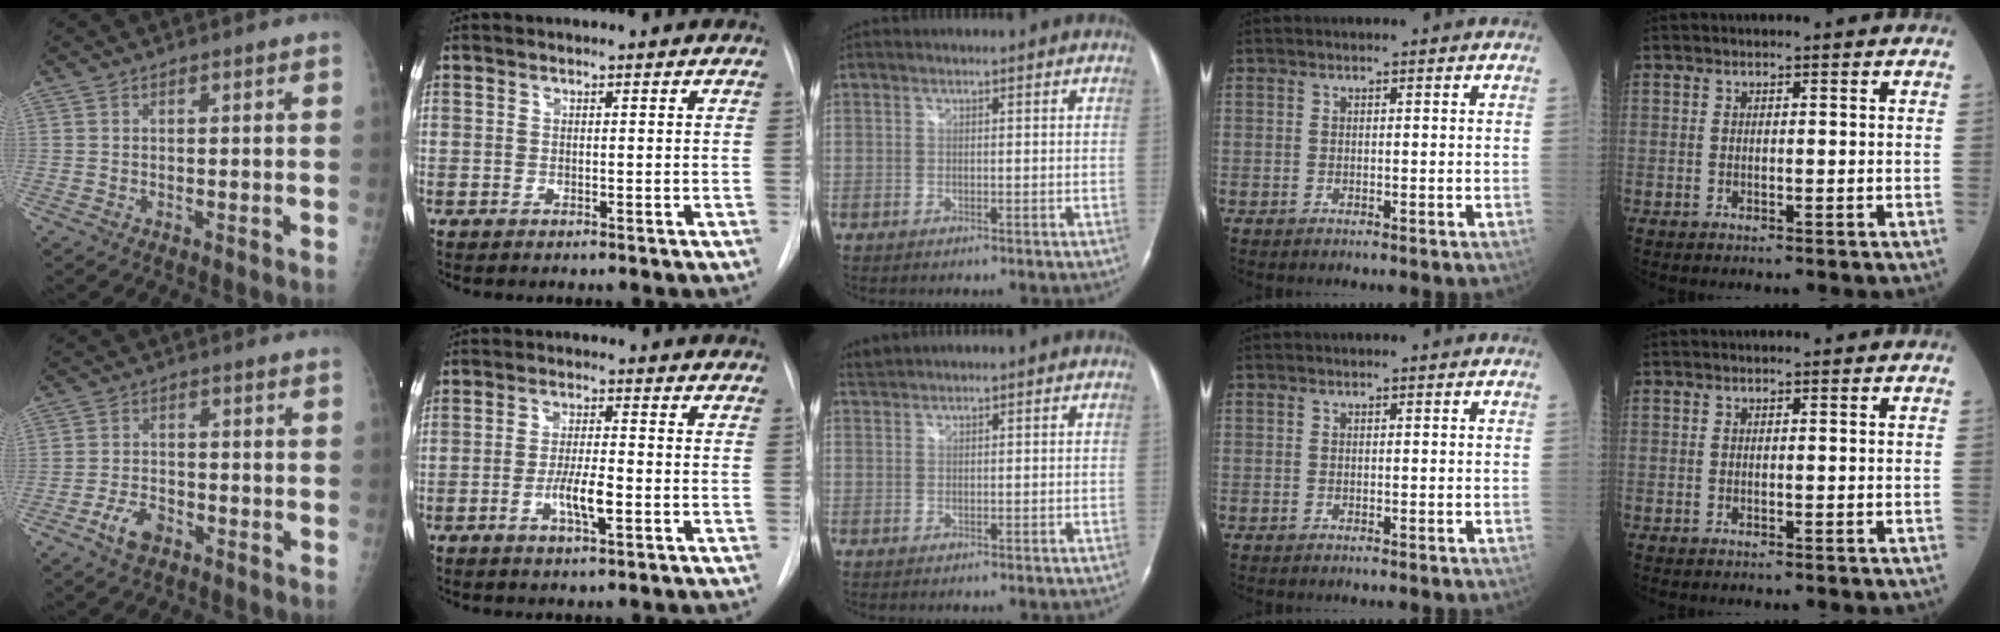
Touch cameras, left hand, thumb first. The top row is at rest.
{"thumb": {"total": 4.9, "force": [-2.8, 2.7, 3.0], "torque": [-0.051, 0.019, -0.050]}, "index": {"total": 5.4, "force": [-2.2, 0.9, 4.8], "torque": [-0.092, -0.008, -0.039]}, "middle": {"total": 1.3, "force": [1.2, -0.2, -0.2], "torque": [-0.004, 0.014, 0.032]}}